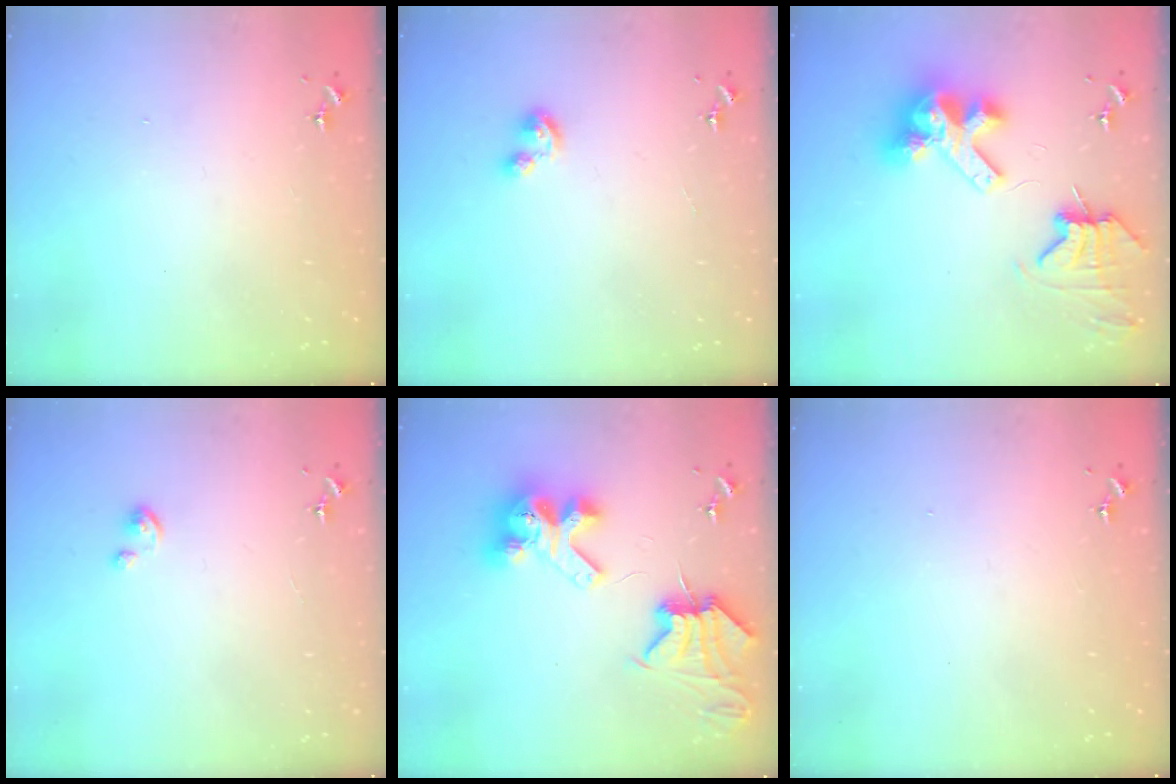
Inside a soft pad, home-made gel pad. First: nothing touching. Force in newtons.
{"total": 3.9, "press": 3.9, "slide": 0.5}
{"total": 13.1, "press": 12.9, "slide": 1.8}
{"total": 1.9, "press": 1.9, "slide": 0.2}
{"total": 13.2, "press": 13.1, "slide": 1.7}
{"total": 0.0}